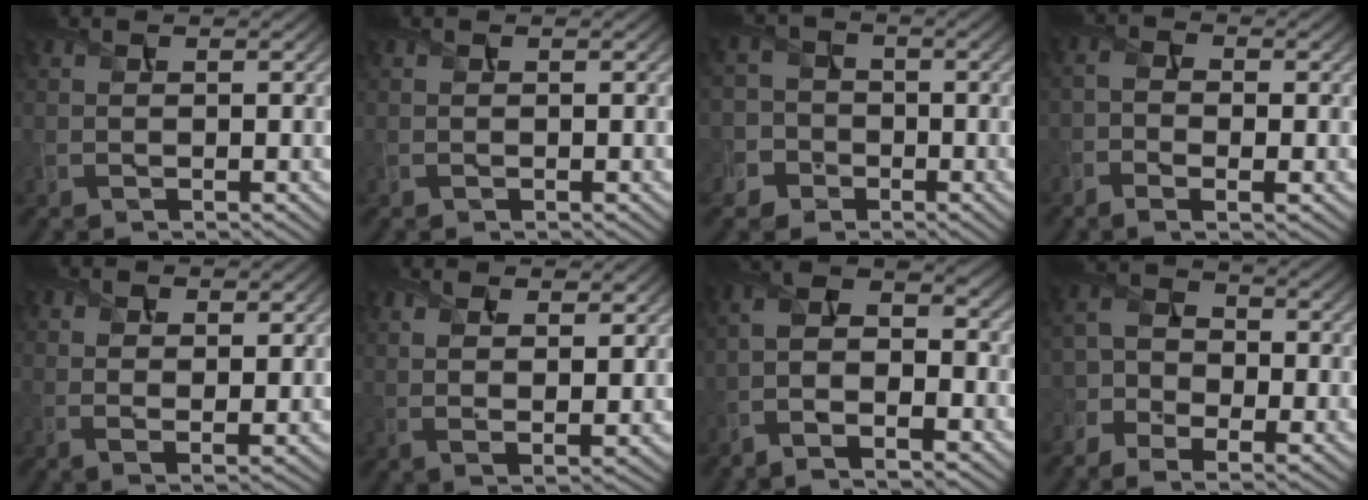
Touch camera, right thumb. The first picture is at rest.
{"total": 0.0}
{"total": 5.5, "force": [-2.3, 4.8, 1.0], "torque": [-0.031, -0.001, -0.066]}
{"total": 3.5, "force": [-1.4, 1.6, 2.7], "torque": [-0.055, -0.006, -0.028]}
{"total": 3.5, "force": [2.2, 1.3, 2.5], "torque": [-0.056, -0.008, 0.046]}
{"total": 7.0, "force": [4.5, 2.3, 4.9], "torque": [-0.080, -0.003, 0.068]}
{"total": 7.3, "force": [-3.9, 2.8, 5.4], "torque": [-0.109, -0.005, -0.075]}
{"total": 6.4, "force": [-3.7, 4.0, 3.4], "torque": [-0.075, -0.016, -0.072]}